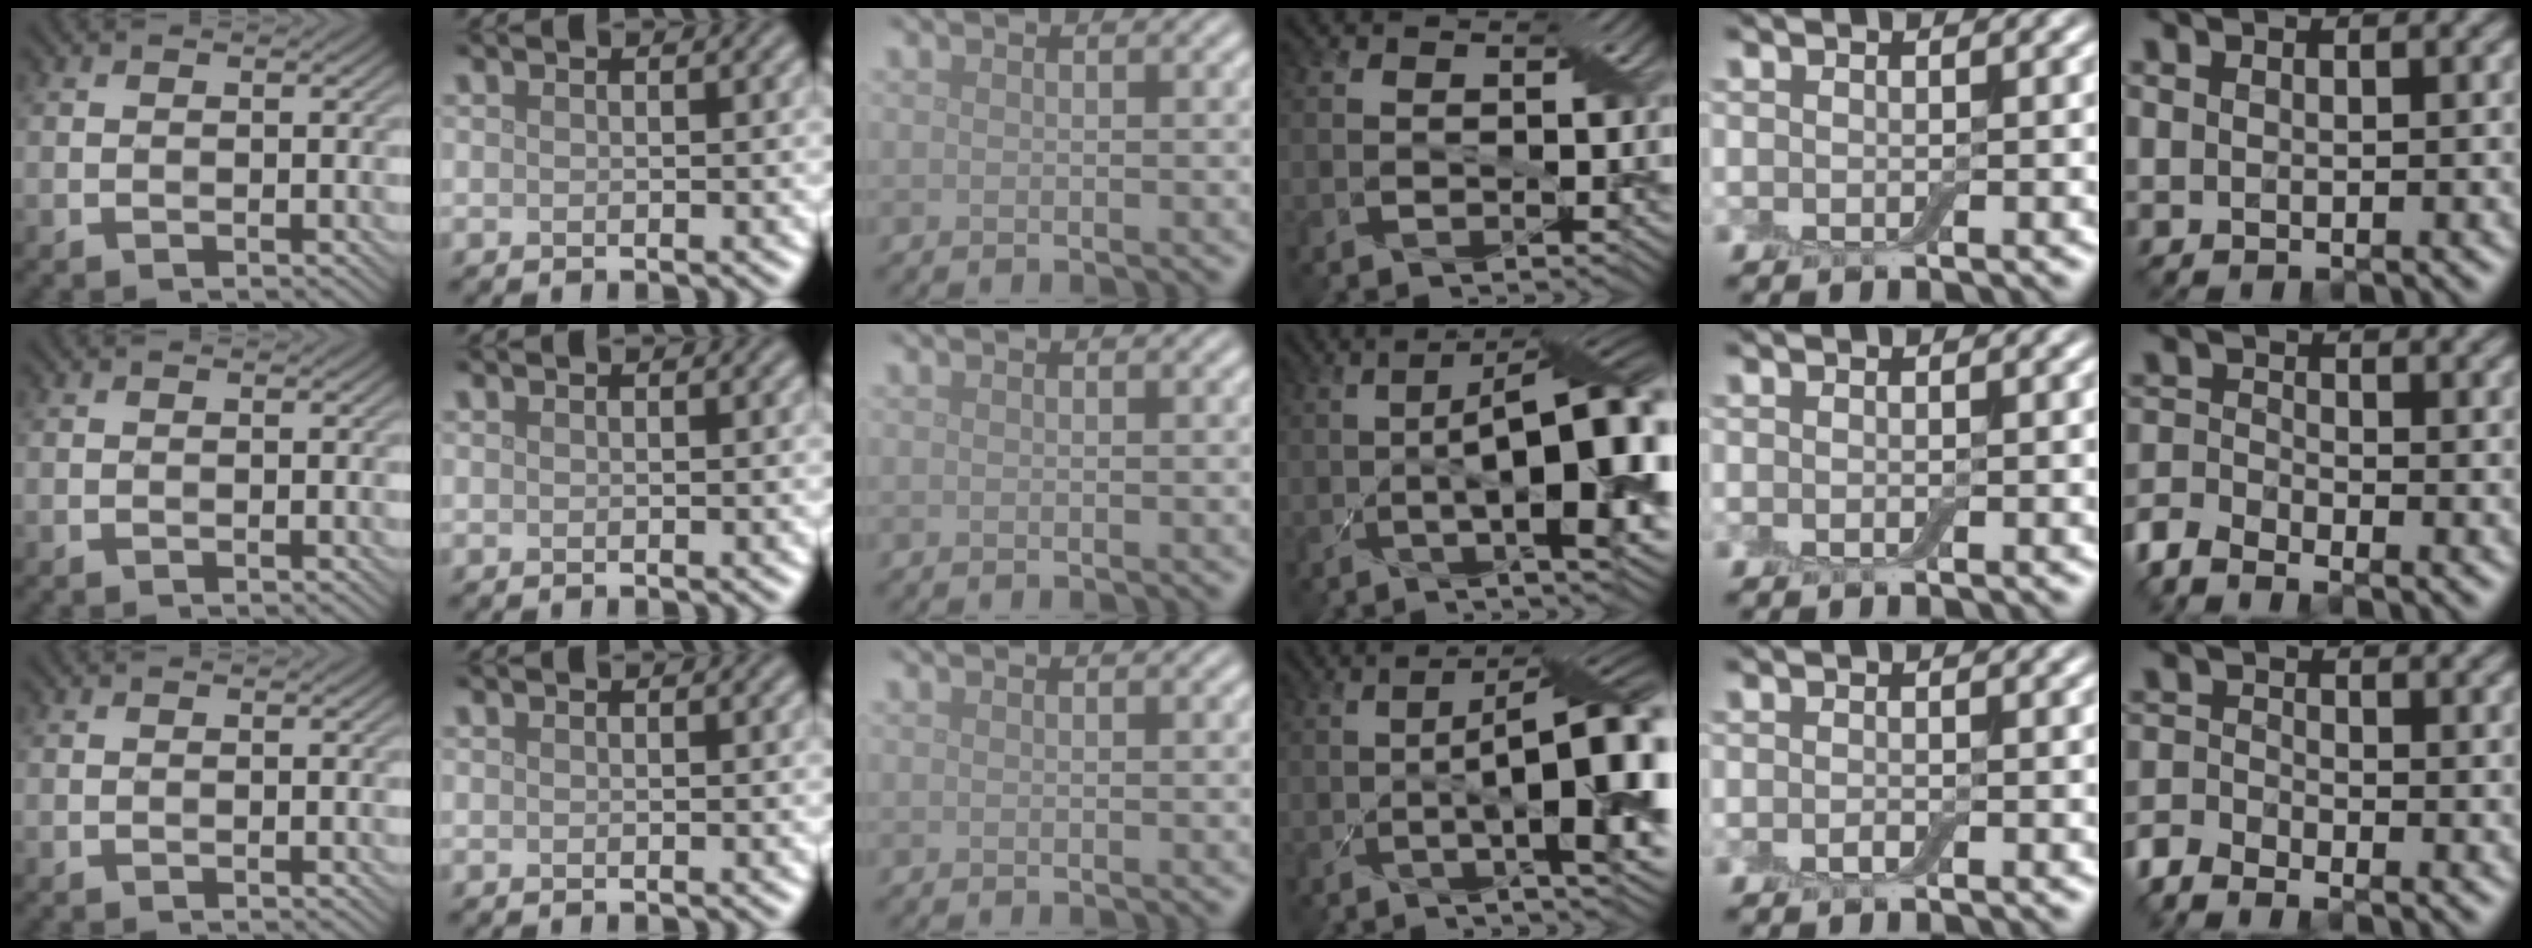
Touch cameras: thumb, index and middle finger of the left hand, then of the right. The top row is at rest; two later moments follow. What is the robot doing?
{"motion": "pour", "object": "bowl"}